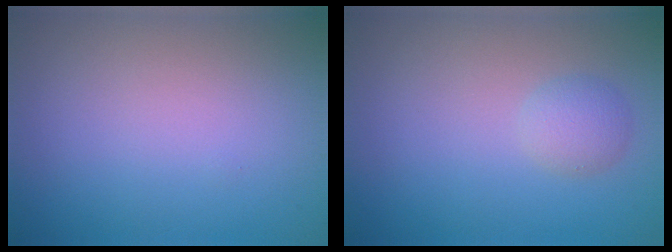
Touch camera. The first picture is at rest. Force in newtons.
{"total": 1.7, "press": 1.7, "slide": 0.0}